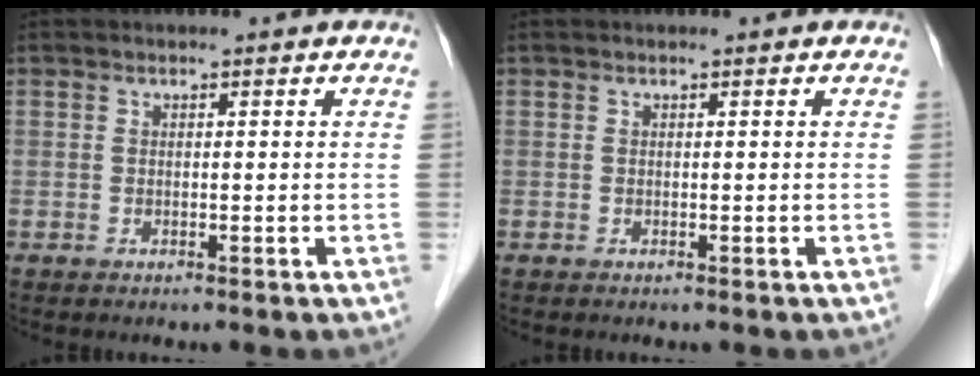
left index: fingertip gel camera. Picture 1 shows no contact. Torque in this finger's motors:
{"motor_torque": [-0.06, 0.06, 0.00, 0.00]}